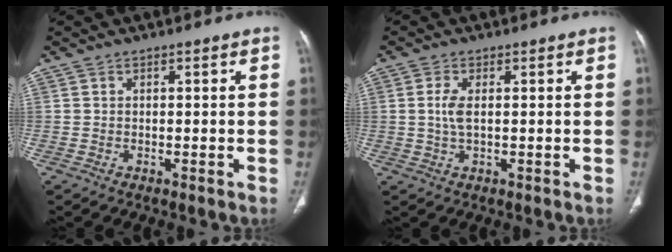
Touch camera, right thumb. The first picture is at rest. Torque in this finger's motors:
{"motor_torque": [-0.72, 0.18, -0.42, 0.06, 0.02]}